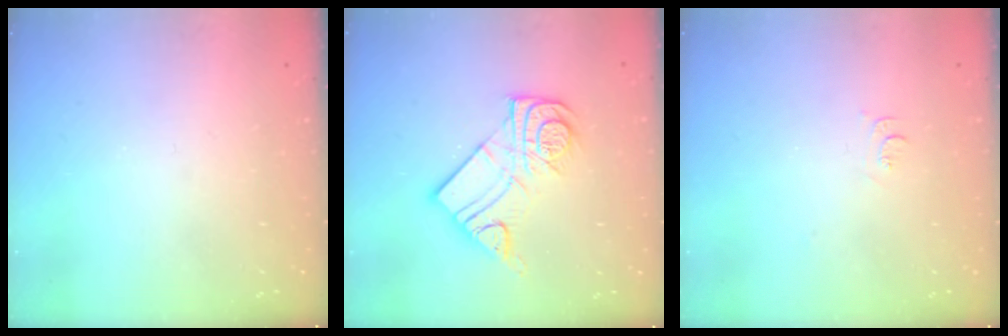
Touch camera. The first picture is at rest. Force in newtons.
{"total": 12.9, "press": 12.8, "slide": 0.9}
{"total": 4.2, "press": 4.1, "slide": 0.7}